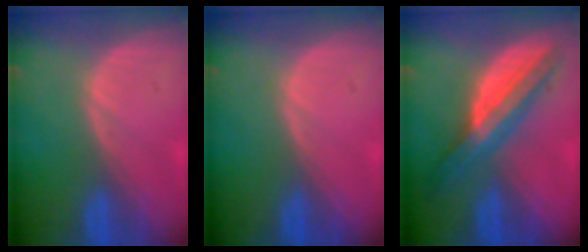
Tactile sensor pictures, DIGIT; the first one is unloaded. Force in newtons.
{"total": 0.0}
{"total": 8.3, "press": 8.3, "slide": 0.6}